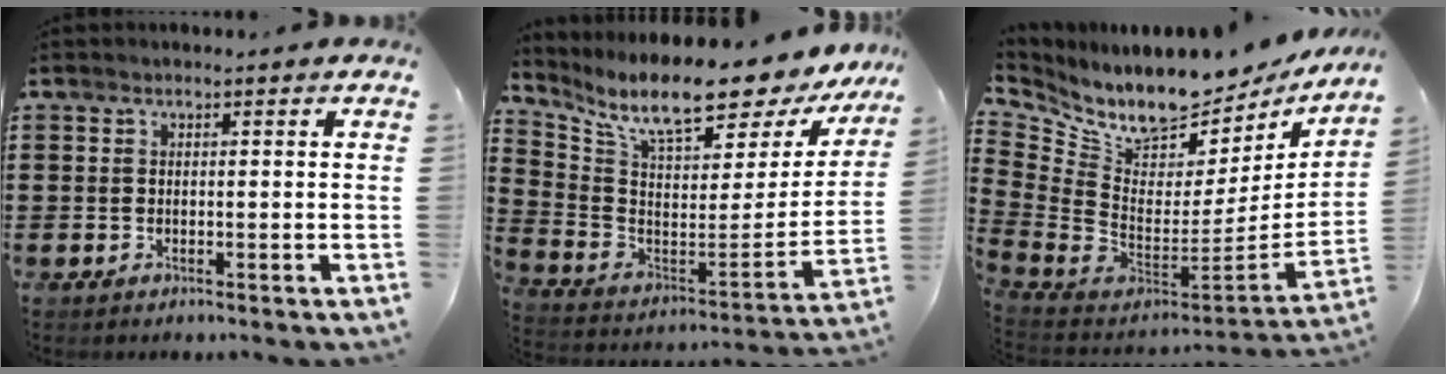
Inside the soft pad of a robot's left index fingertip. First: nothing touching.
{"total": 11.4, "force": [9.0, 2.1, 6.6], "torque": [-0.144, -0.075, 0.147]}
{"total": 9.6, "force": [8.4, 3.0, 3.7], "torque": [-0.104, -0.088, 0.145]}